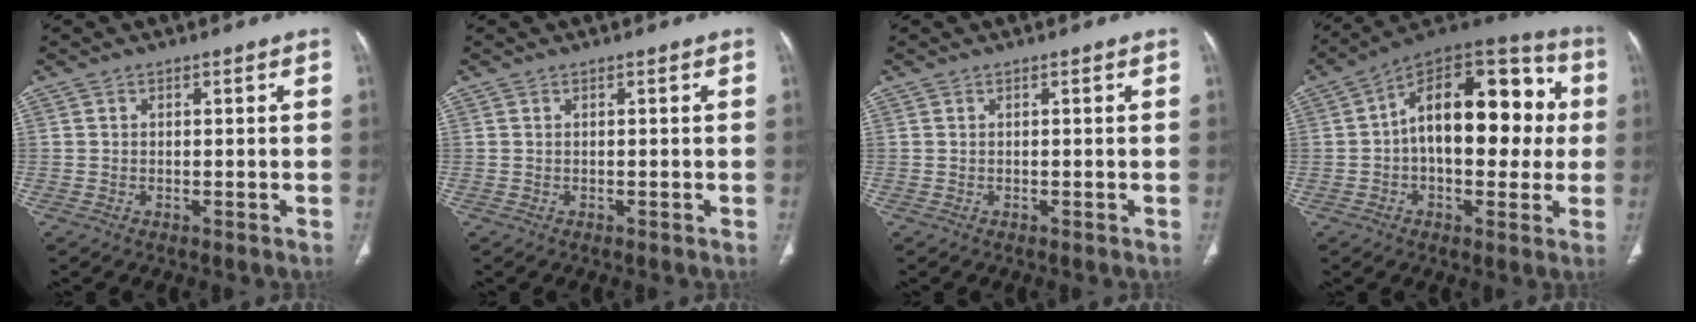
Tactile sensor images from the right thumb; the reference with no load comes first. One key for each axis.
{"total": 0.0}
{"total": 0.0}
{"total": 22.6, "fx": 1.8, "fy": 12.6, "fz": 18.6, "tx": -0.238, "ty": 0.043, "tz": 0.017}